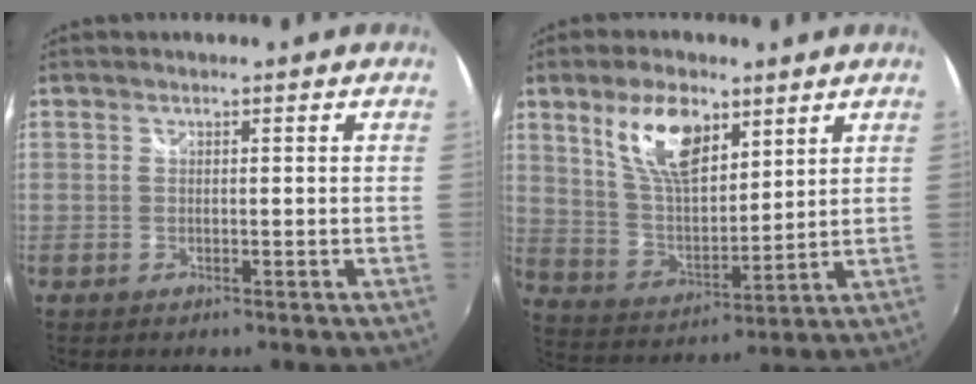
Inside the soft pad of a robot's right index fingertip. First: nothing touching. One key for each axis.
{"total": 12.8, "fx": 7.1, "fy": 5.8, "fz": 9.0, "tx": -0.164, "ty": 0.010, "tz": 0.142}